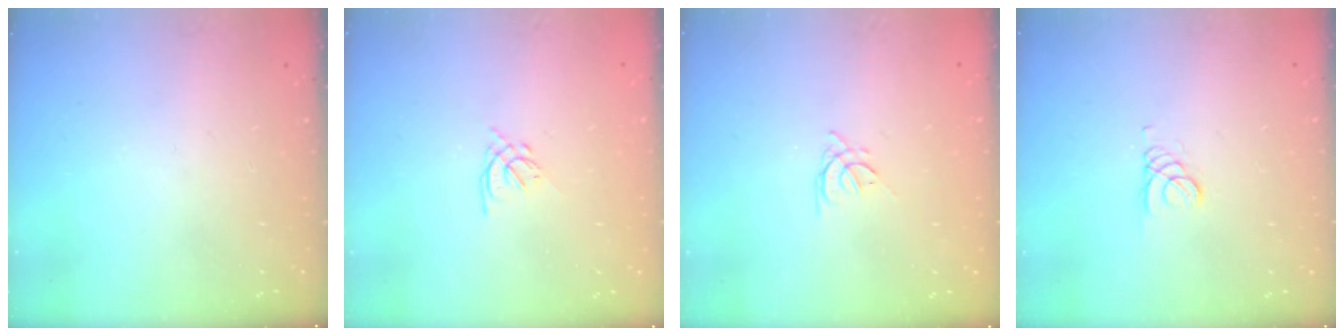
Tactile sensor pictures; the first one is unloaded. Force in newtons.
{"total": 1.3, "press": 1.1, "slide": 0.6}
{"total": 2.5, "press": 2.4, "slide": 0.5}
{"total": 0.7, "press": 0.7, "slide": 0.1}